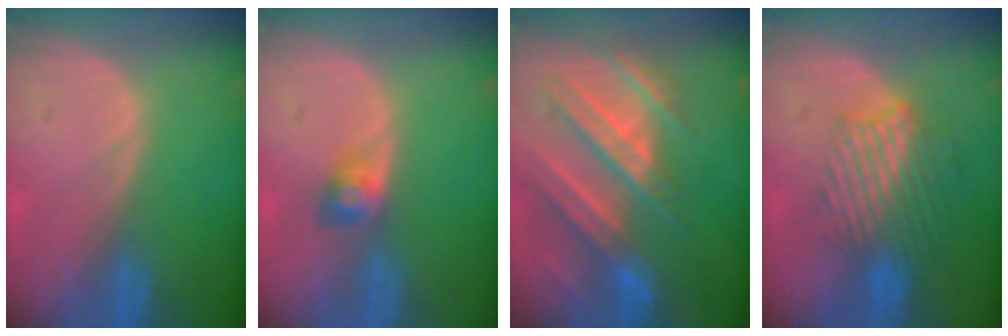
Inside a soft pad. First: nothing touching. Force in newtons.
{"total": 2.6, "press": 2.6, "slide": 0.1}
{"total": 10.8, "press": 9.7, "slide": 4.7}
{"total": 9.5, "press": 8.1, "slide": 5.1}